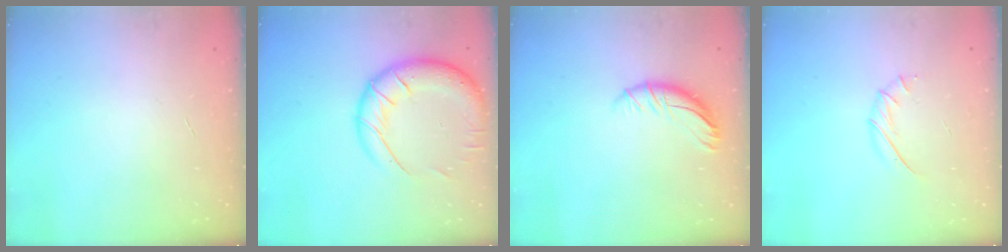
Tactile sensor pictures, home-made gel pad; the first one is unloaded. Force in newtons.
{"total": 18.2, "press": 17.7, "slide": 4.3}
{"total": 8.7, "press": 8.6, "slide": 0.6}
{"total": 5.8, "press": 5.8, "slide": 0.5}